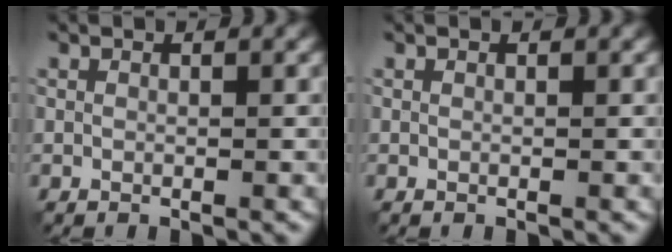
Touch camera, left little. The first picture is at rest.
{"total": 0.0}